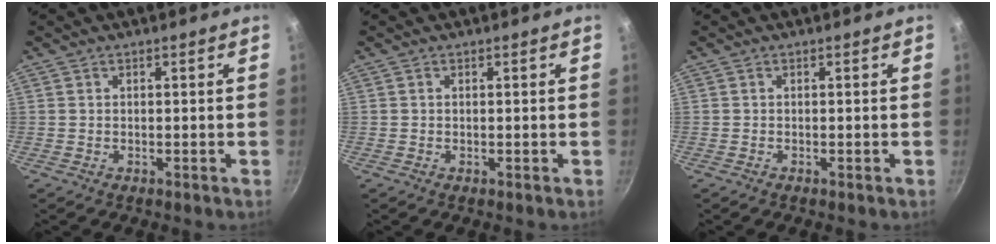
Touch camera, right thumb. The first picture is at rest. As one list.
[{"total": 0.0}, {"total": 0.0}]